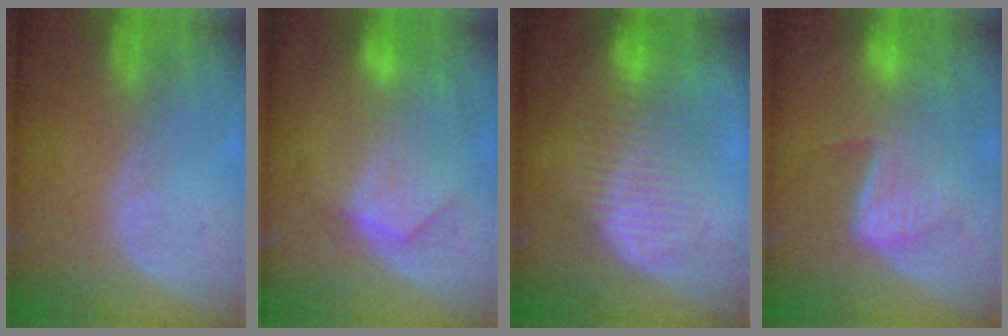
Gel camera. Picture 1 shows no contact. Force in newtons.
{"total": 8.6, "press": 7.8, "slide": 3.7}
{"total": 8.1, "press": 8.1, "slide": 0.1}
{"total": 7.4, "press": 7.3, "slide": 1.6}